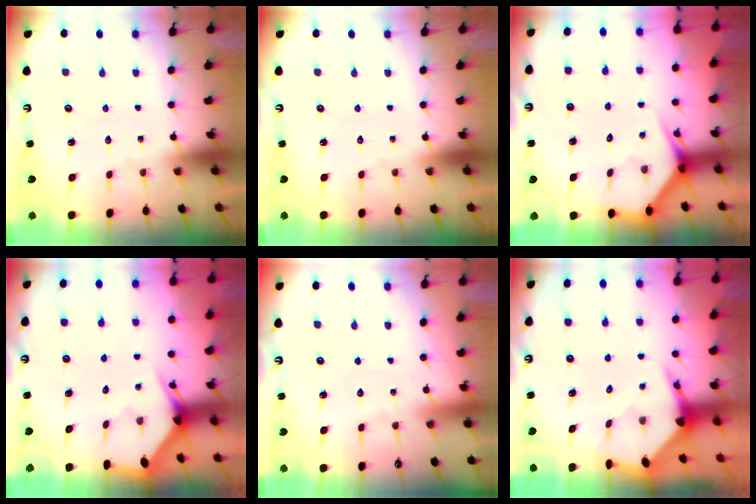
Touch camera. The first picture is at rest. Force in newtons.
{"total": 0.0}
{"total": 3.5, "press": 3.5, "slide": 0.3}
{"total": 3.0, "press": 3.0, "slide": 0.1}
{"total": 2.6, "press": 2.6, "slide": 0.4}
{"total": 3.7, "press": 3.6, "slide": 0.4}